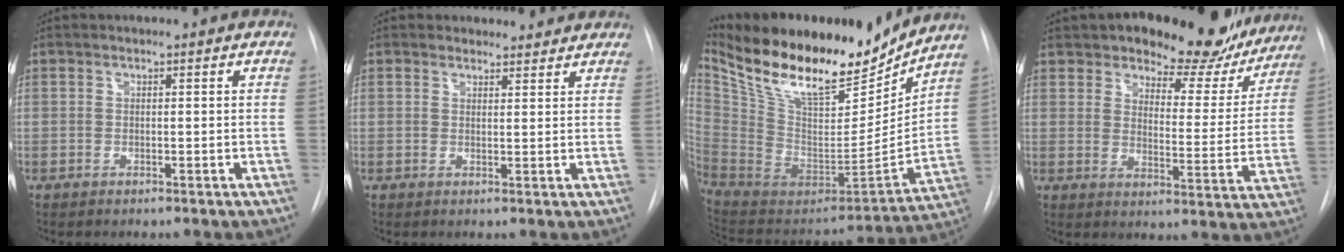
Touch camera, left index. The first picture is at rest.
{"total": 4.1, "force": [3.8, 1.7, -0.1], "torque": [0.010, 0.006, 0.037]}
{"total": 25.7, "force": [20.6, 7.1, 13.6], "torque": [-0.246, -0.013, 0.346]}
{"total": 18.2, "force": [15.3, 7.7, 6.0], "torque": [-0.072, -0.019, 0.186]}